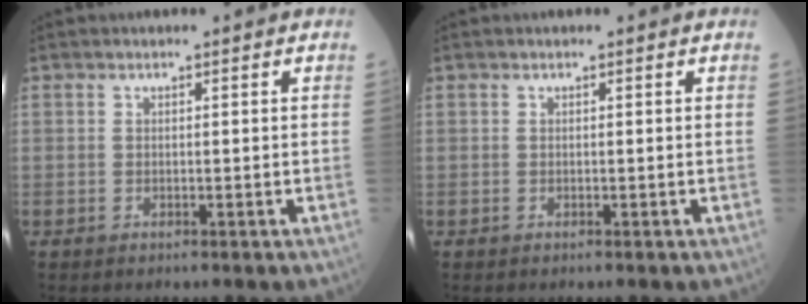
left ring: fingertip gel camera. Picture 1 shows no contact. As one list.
[{"total": 0.0}]